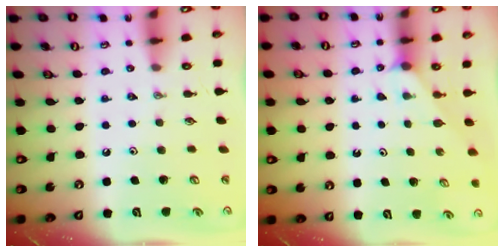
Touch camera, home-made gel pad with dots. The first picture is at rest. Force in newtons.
{"total": 2.0, "press": 2.0, "slide": 0.2}